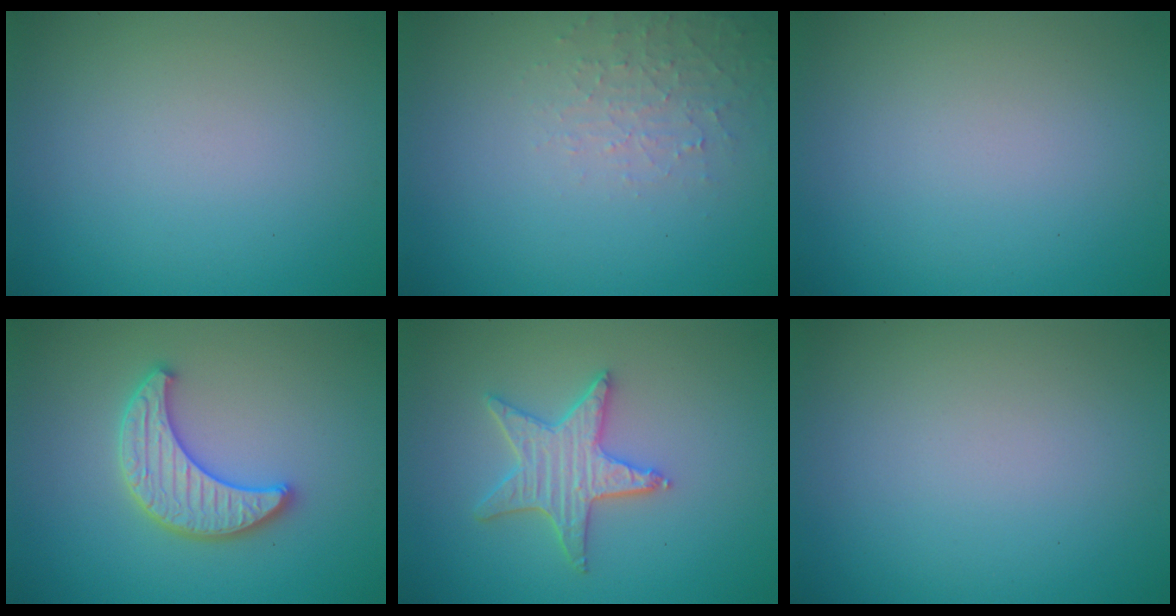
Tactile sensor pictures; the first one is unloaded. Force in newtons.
{"total": 2.1, "press": 2.0, "slide": 0.5}
{"total": 0.0}
{"total": 3.8, "press": 3.7, "slide": 0.9}
{"total": 3.9, "press": 3.6, "slide": 1.6}
{"total": 0.0}